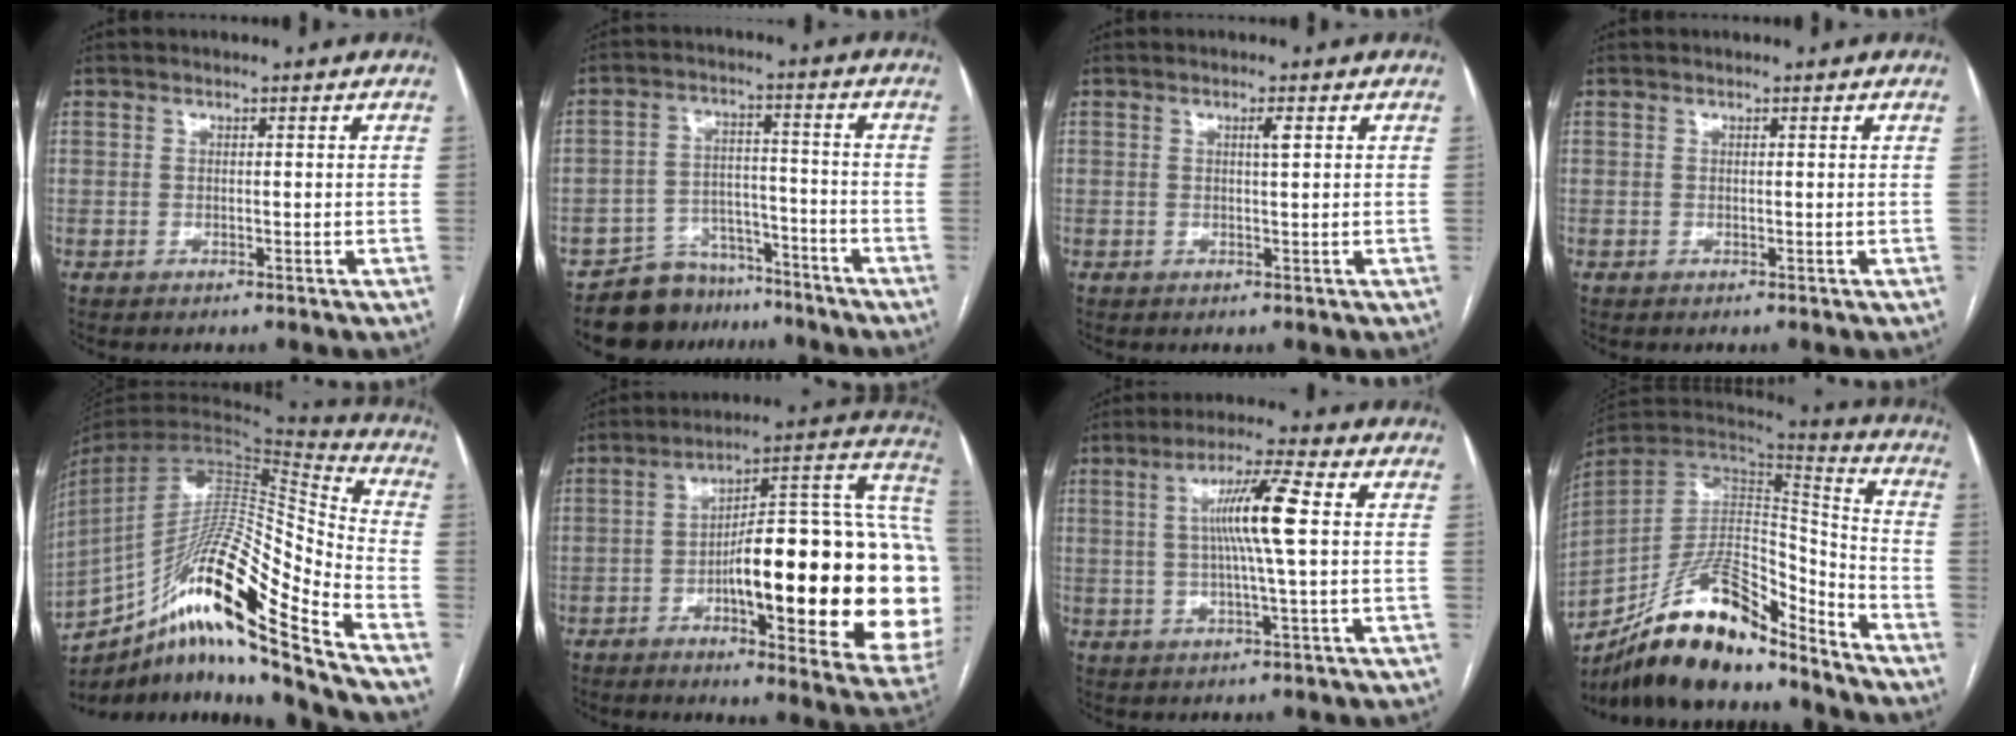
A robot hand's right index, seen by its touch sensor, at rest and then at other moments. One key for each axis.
{"total": 8.5, "fx": -7.2, "fy": 4.4, "fz": 0.1, "tx": 0.011, "ty": 0.037, "tz": -0.118}
{"total": 1.4, "fx": 0.5, "fy": 0.0, "fz": 1.3, "tx": -0.022, "ty": 0.000, "tz": 0.008}
{"total": 0.0}
{"total": 22.5, "fx": -15.0, "fy": 0.6, "fz": 16.8, "tx": -0.306, "ty": 0.005, "tz": -0.276}
{"total": 31.6, "fx": -3.7, "fy": 5.7, "fz": 30.8, "tx": -0.339, "ty": 0.025, "tz": -0.052}
{"total": 8.7, "fx": 1.4, "fy": -0.5, "fz": 8.6, "tx": -0.156, "ty": 0.004, "tz": 0.023}
{"total": 19.1, "fx": -15.2, "fy": 5.8, "fz": 9.9, "tx": -0.187, "ty": 0.030, "tz": -0.268}